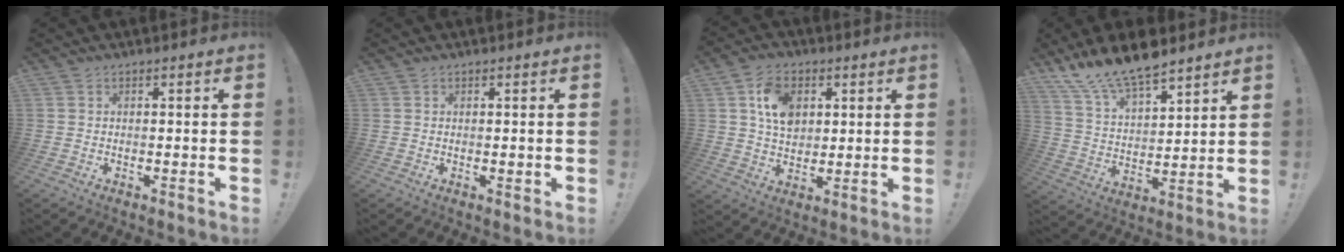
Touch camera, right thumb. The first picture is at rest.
{"total": 0.6, "force": [0.1, 0.3, 0.4], "torque": [-0.005, 0.000, 0.002]}
{"total": 11.3, "force": [4.0, 8.4, 6.5], "torque": [-0.100, -0.001, 0.078]}
{"total": 14.0, "force": [11.4, 4.7, 6.6], "torque": [-0.135, -0.084, 0.211]}